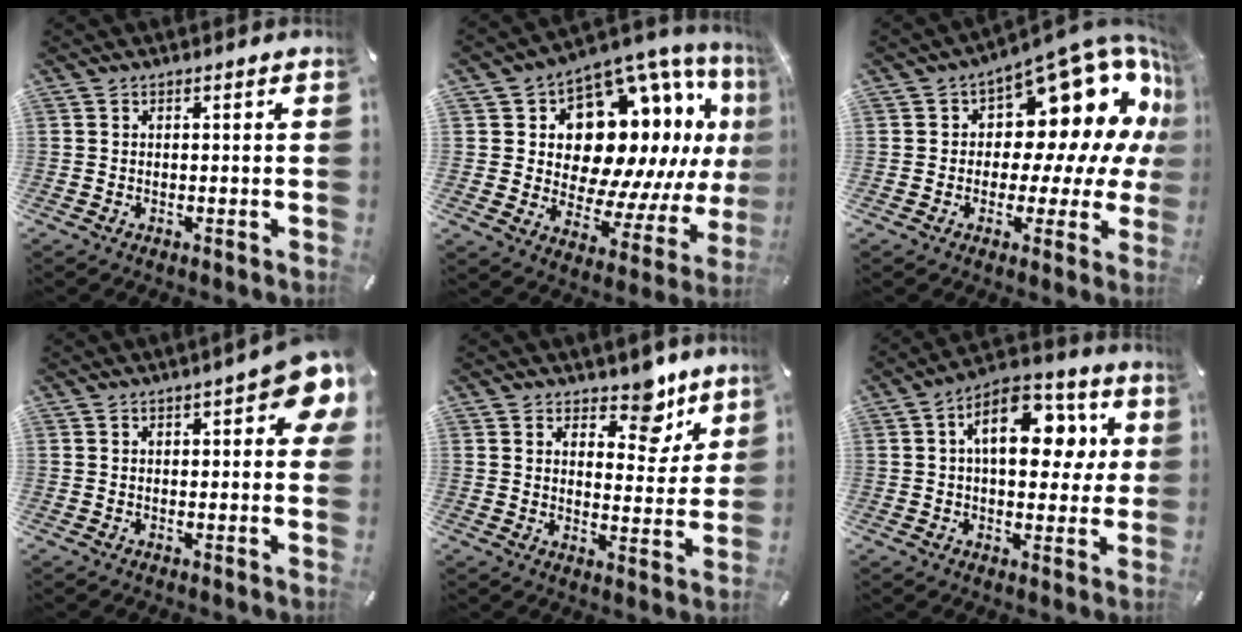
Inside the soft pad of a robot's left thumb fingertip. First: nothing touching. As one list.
[{"total": 17.8, "force": [7.1, 12.2, 10.8], "torque": [-0.169, -0.080, 0.136]}, {"total": 16.8, "force": [8.6, 9.1, 11.2], "torque": [-0.143, -0.088, 0.142]}, {"total": 9.0, "force": [3.5, 3.4, 7.5], "torque": [-0.096, -0.012, 0.056]}, {"total": 10.1, "force": [7.5, 5.1, 4.3], "torque": [-0.033, -0.058, 0.127]}, {"total": 15.3, "force": [4.5, 9.0, 11.5], "torque": [-0.170, -0.004, 0.077]}]